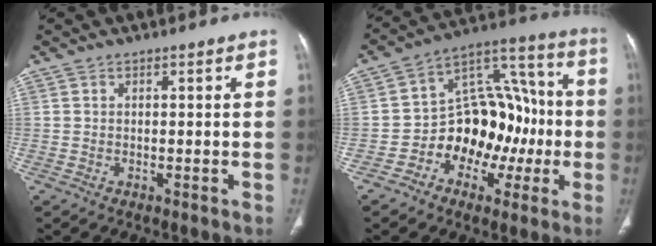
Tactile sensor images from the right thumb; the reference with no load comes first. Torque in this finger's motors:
{"motor_torque": [1.60, 1.76, 0.96, -0.74, 0.10]}